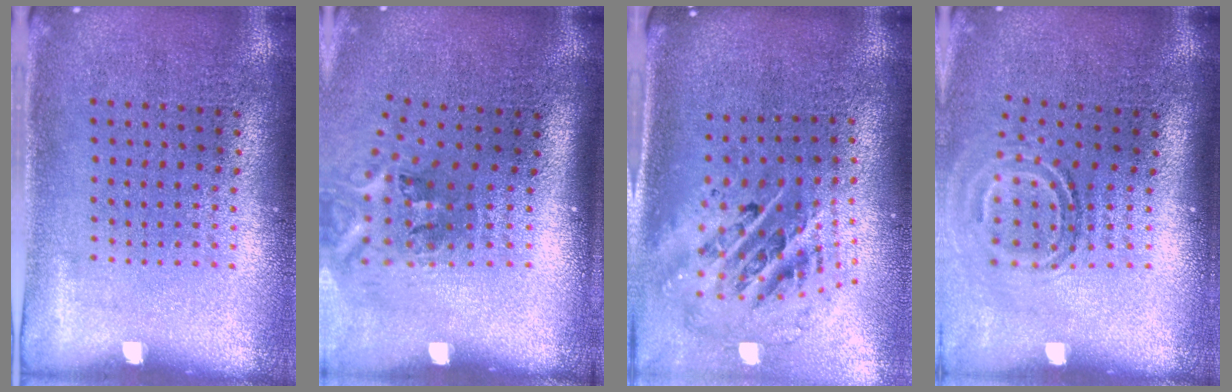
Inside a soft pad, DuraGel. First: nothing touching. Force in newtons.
{"total": 2.3, "press": 1.4, "slide": 1.9}
{"total": 2.7, "press": 1.8, "slide": 1.9}
{"total": 1.8, "press": 1.1, "slide": 1.4}